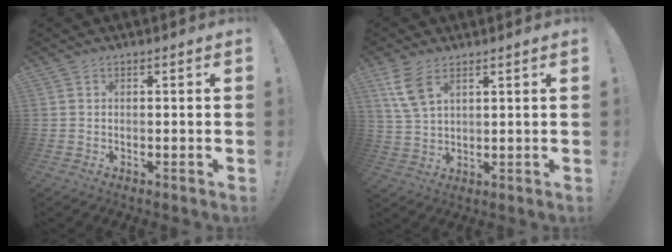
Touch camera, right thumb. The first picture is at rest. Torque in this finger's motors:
{"motor_torque": [0.55, 0.96, 0.13, 0.06, 0.07]}